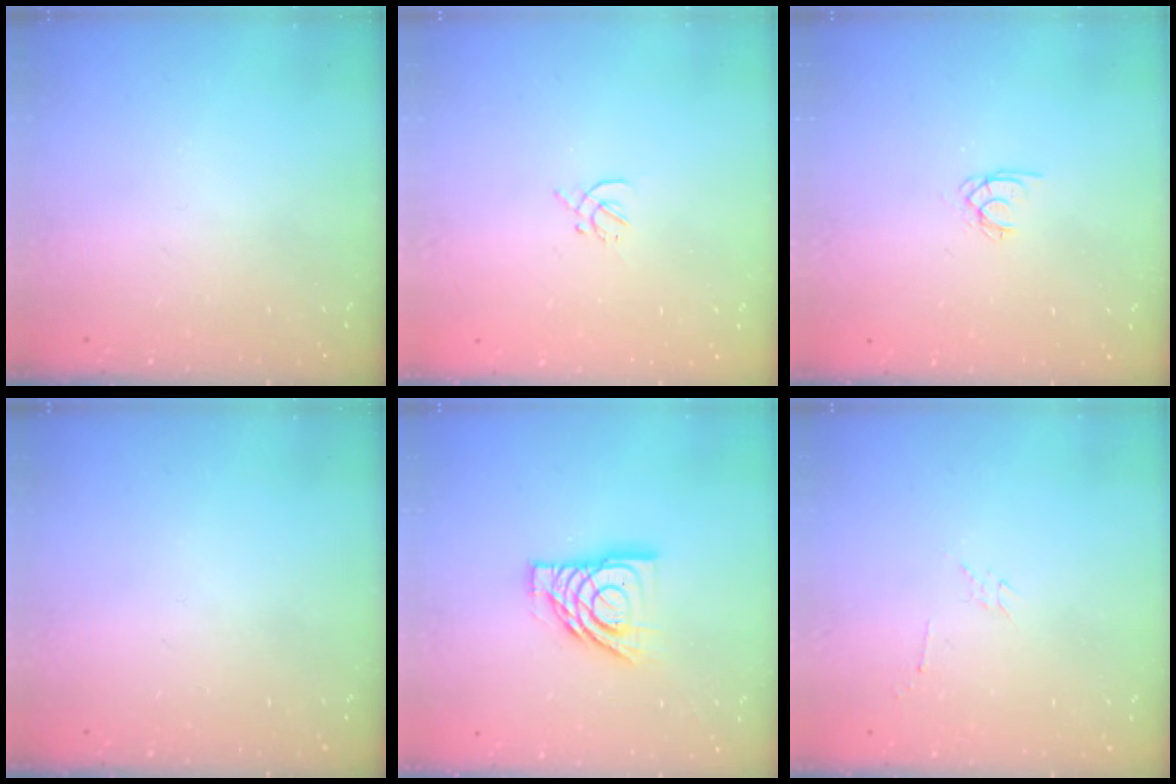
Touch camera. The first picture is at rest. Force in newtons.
{"total": 1.4, "press": 1.3, "slide": 0.5}
{"total": 1.7, "press": 1.7, "slide": 0.1}
{"total": 0.0}
{"total": 12.2, "press": 12.2, "slide": 1.1}
{"total": 2.3, "press": 2.3, "slide": 0.4}